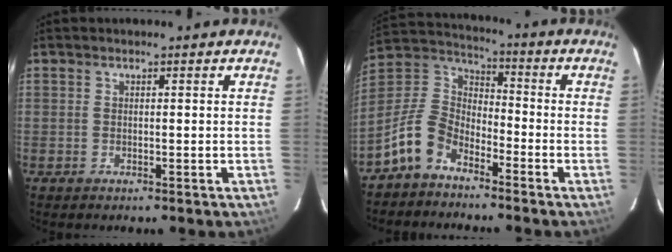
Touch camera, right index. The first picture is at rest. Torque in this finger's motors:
{"motor_torque": [0.56, -0.66, 0.31, 0.00]}